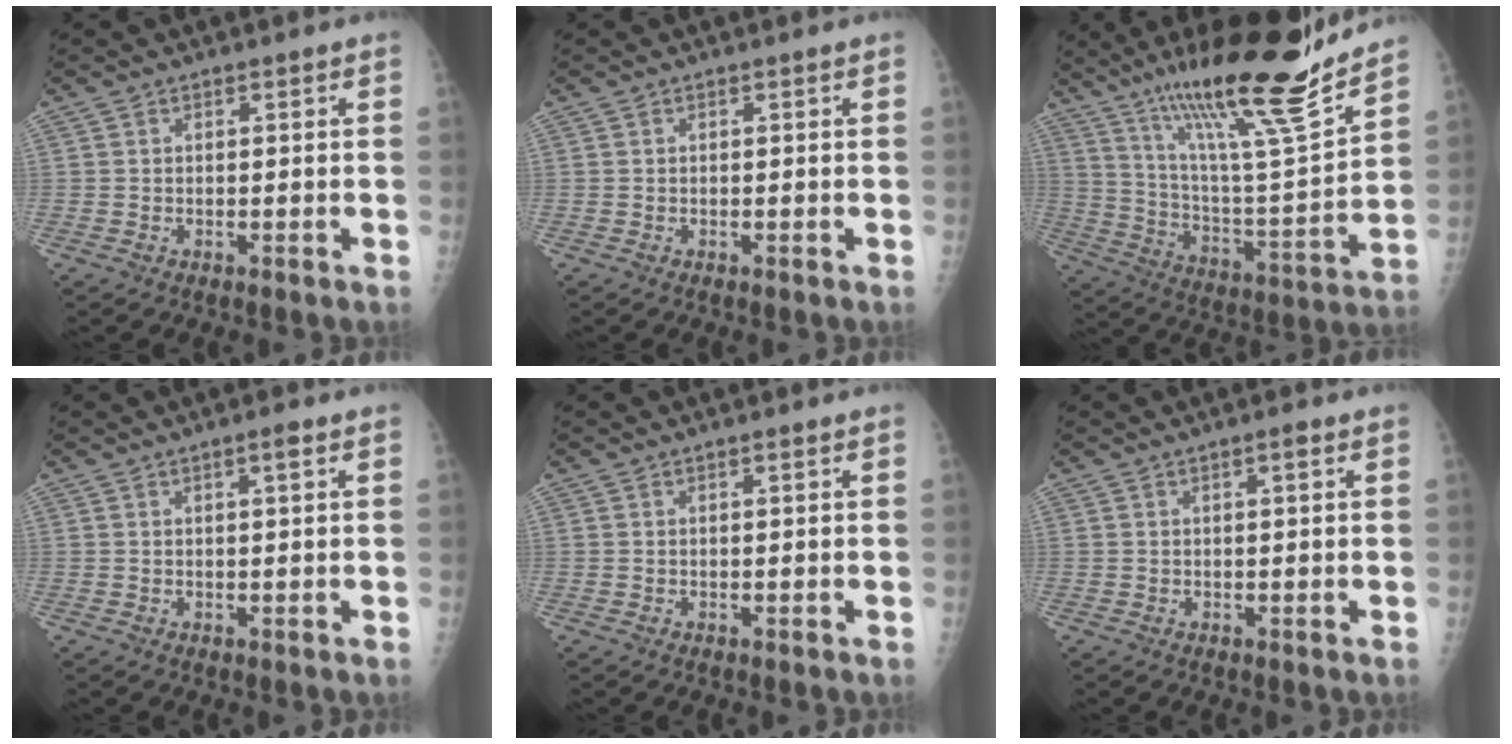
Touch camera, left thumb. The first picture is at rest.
{"total": 0.0}
{"total": 24.3, "force": [17.7, 2.7, 16.4], "torque": [-0.248, -0.083, 0.304]}
{"total": 2.0, "force": [1.0, 0.3, 1.7], "torque": [-0.024, -0.001, 0.013]}
{"total": 0.6, "force": [0.3, 0.1, 0.5], "torque": [-0.008, 0.000, 0.005]}
{"total": 1.7, "force": [0.8, 0.3, 1.5], "torque": [-0.022, 0.000, 0.011]}